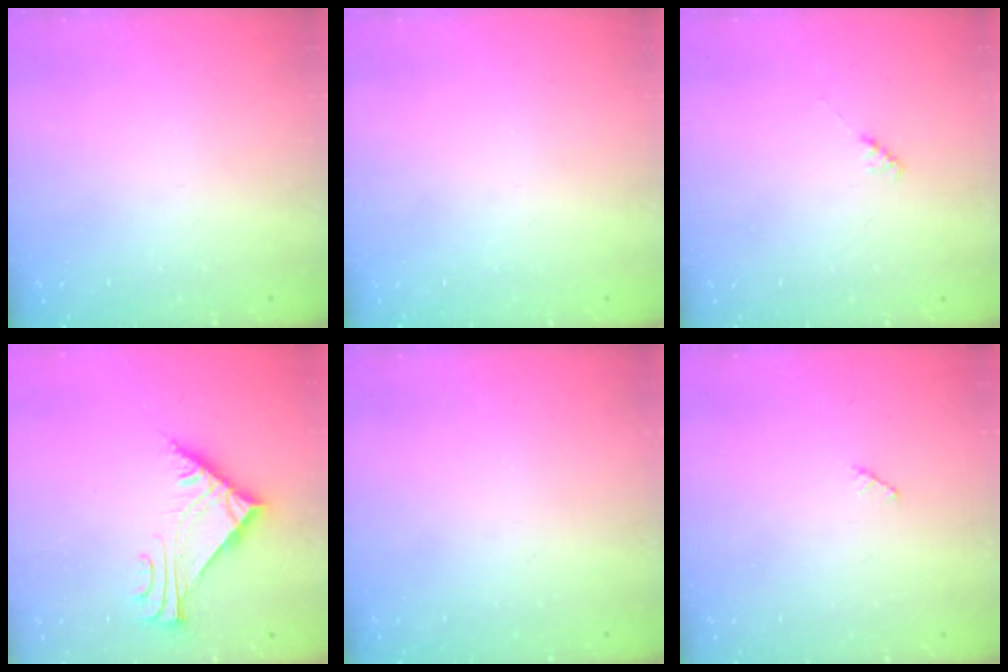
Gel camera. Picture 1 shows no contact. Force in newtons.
{"total": 0.0}
{"total": 2.1, "press": 2.0, "slide": 0.5}
{"total": 6.7, "press": 6.7, "slide": 0.4}
{"total": 0.0}
{"total": 2.5, "press": 2.5, "slide": 0.3}